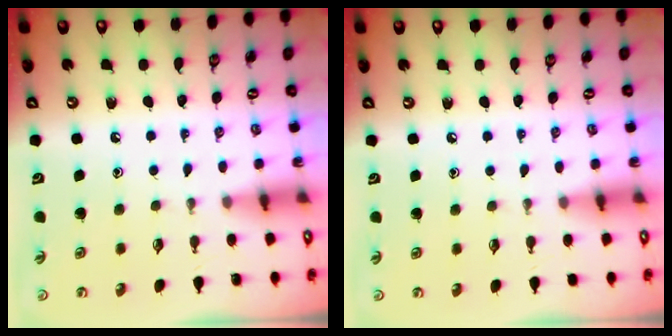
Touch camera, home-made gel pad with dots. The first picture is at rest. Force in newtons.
{"total": 3.3, "press": 3.3, "slide": 0.6}